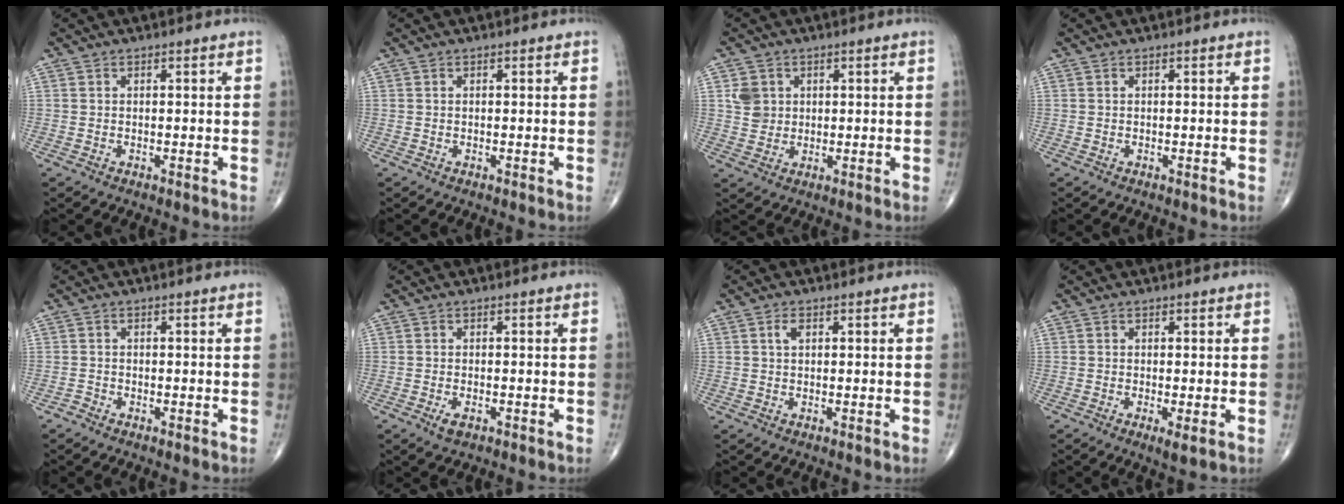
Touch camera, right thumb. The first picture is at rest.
{"total": 0.0}
{"total": 4.4, "force": [1.2, 4.0, 1.6], "torque": [-0.013, -0.002, 0.025]}
{"total": 0.0}
{"total": 0.7, "force": [-0.6, 0.3, 0.0], "torque": [0.001, 0.001, -0.018]}
{"total": 2.0, "force": [-1.0, 1.0, 1.5], "torque": [-0.026, 0.001, -0.015]}
{"total": 1.6, "force": [0.5, 0.9, 1.2], "torque": [-0.025, 0.004, 0.010]}
{"total": 2.1, "force": [-0.6, 0.4, 2.0], "torque": [-0.041, -0.009, -0.012]}